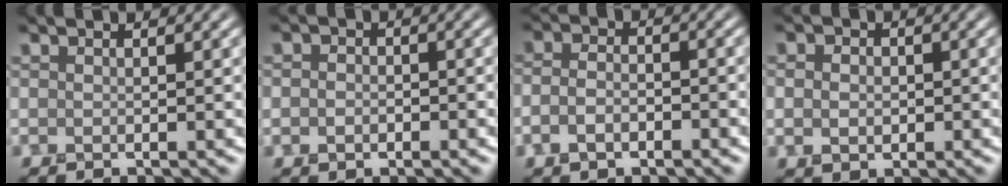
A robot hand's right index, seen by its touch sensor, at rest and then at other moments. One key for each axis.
{"total": 1.7, "fx": -0.4, "fy": 1.4, "fz": 0.9, "tx": -0.004, "ty": -0.001, "tz": -0.014}
{"total": 2.8, "fx": -1.2, "fy": 1.7, "fz": 1.9, "tx": -0.037, "ty": -0.001, "tz": -0.028}
{"total": 2.6, "fx": 0.0, "fy": 2.2, "fz": 1.5, "tx": -0.022, "ty": 0.005, "tz": -0.009}